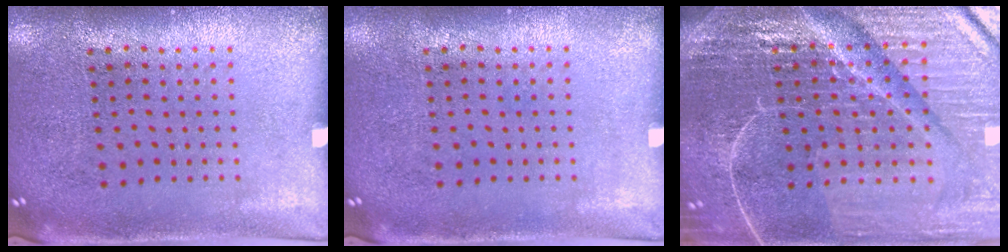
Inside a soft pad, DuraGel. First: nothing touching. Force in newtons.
{"total": 0.0}
{"total": 6.9, "press": 6.0, "slide": 3.4}